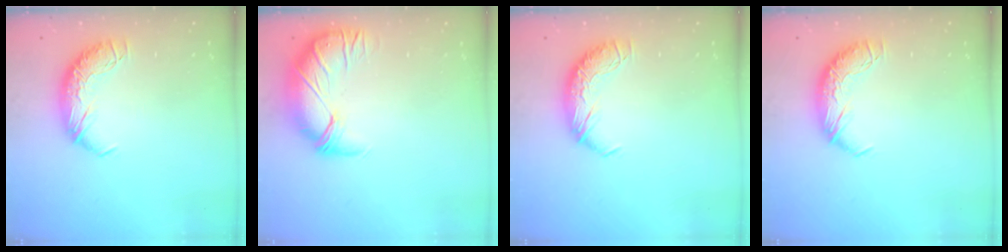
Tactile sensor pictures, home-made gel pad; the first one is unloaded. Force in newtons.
{"total": 2.7, "press": 0.2, "slide": 2.7}
{"total": 0.0}
{"total": 0.0}